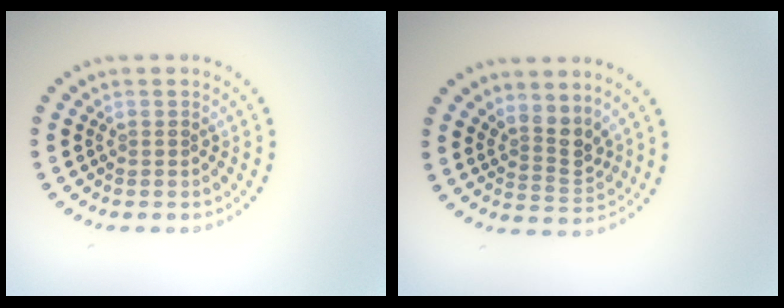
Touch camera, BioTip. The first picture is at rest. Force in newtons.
{"total": 2.7, "press": 2.0, "slide": 1.8}